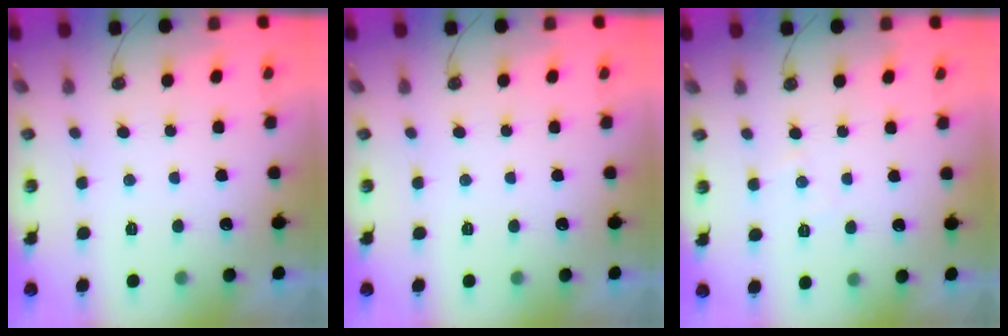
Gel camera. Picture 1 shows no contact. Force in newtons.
{"total": 0.0}
{"total": 4.0, "press": 4.0, "slide": 0.5}